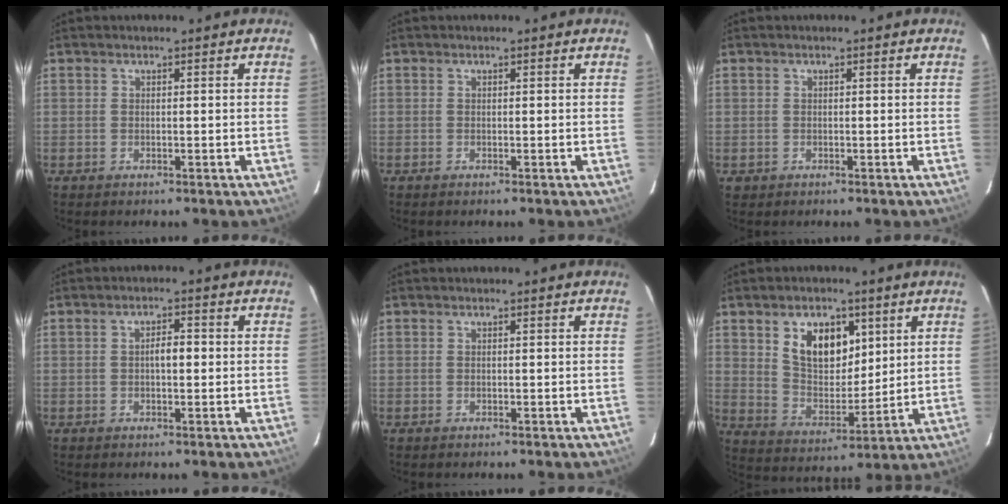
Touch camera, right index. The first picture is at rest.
{"total": 0.0}
{"total": 0.9, "force": [-0.2, 0.9, 0.1], "torque": [0.001, 0.002, -0.001]}
{"total": 2.8, "force": [0.0, 1.2, 2.5], "torque": [-0.043, 0.008, -0.001]}
{"total": 0.0}
{"total": 11.8, "force": [5.1, 7.4, 7.6], "torque": [-0.128, 0.007, 0.103]}